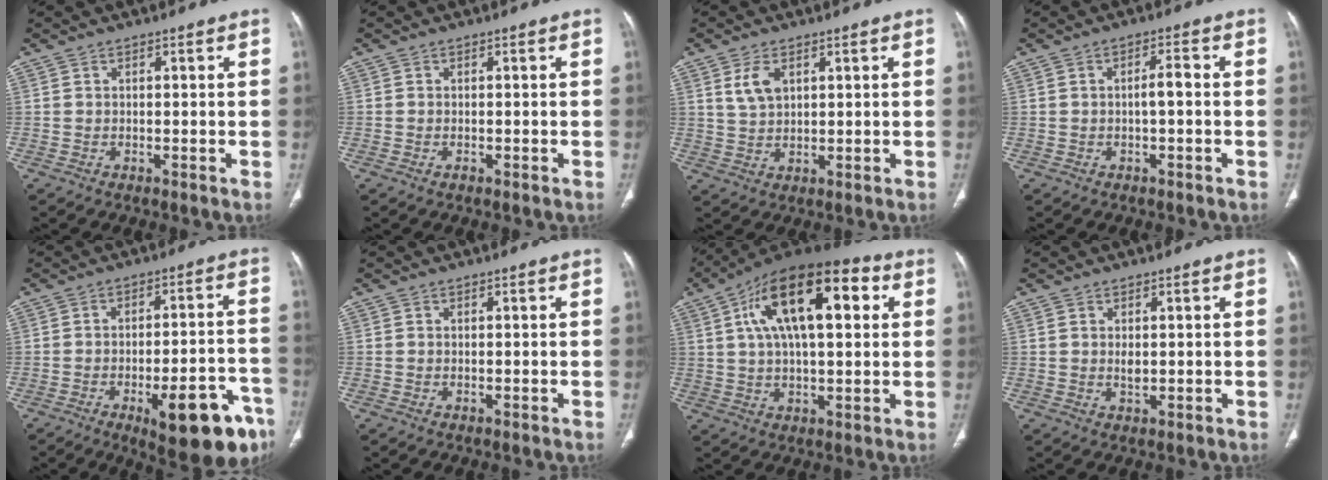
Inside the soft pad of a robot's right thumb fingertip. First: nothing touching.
{"total": 0.6, "force": [-0.3, 0.3, 0.4], "torque": [-0.009, 0.001, -0.005]}
{"total": 4.7, "force": [2.1, 2.7, 3.3], "torque": [-0.059, -0.009, 0.046]}
{"total": 2.5, "force": [-0.4, 0.7, 2.4], "torque": [-0.045, 0.012, -0.007]}
{"total": 17.0, "force": [-8.7, 5.7, 13.4], "torque": [-0.124, 0.048, -0.107]}
{"total": 0.0}
{"total": 21.3, "force": [6.4, 9.5, 18.0], "torque": [-0.285, 0.019, 0.096]}
{"total": 1.7, "force": [0.3, 0.9, 1.4], "torque": [-0.026, -0.004, 0.010]}